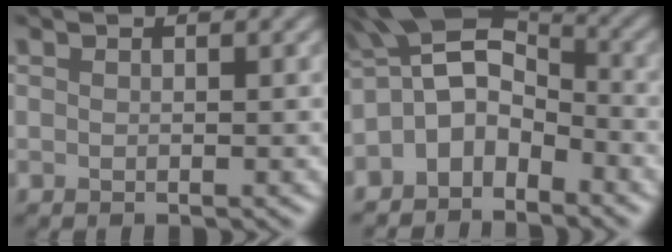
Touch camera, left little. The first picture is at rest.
{"total": 6.1, "force": [-2.1, 3.8, 4.3], "torque": [-0.062, 0.013, -0.054]}